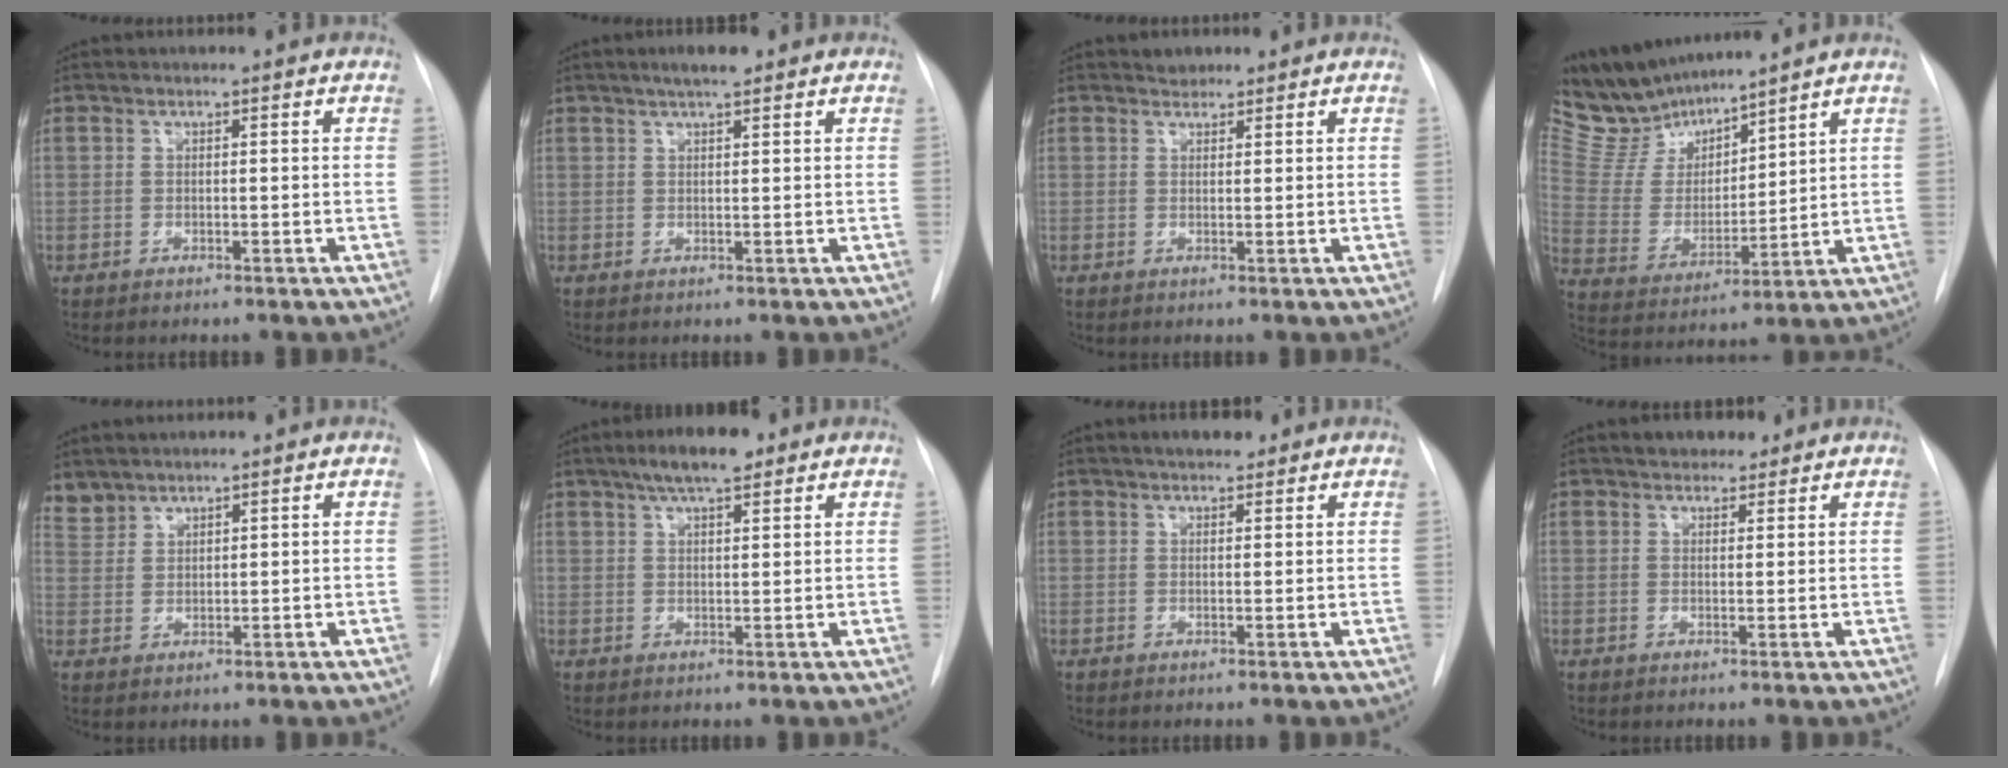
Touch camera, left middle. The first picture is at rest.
{"total": 3.3, "force": [2.4, 0.6, 2.2], "torque": [-0.041, 0.006, 0.038]}
{"total": 1.3, "force": [1.1, 0.7, 0.0], "torque": [0.000, 0.002, 0.015]}
{"total": 11.1, "force": [10.6, 2.4, 2.4], "torque": [-0.066, 0.000, 0.224]}
{"total": 2.8, "force": [2.7, 0.8, -0.2], "torque": [0.003, 0.009, 0.056]}
{"total": 6.3, "force": [4.3, 1.7, 4.3], "torque": [-0.076, 0.012, 0.070]}
{"total": 3.1, "force": [2.4, 1.3, 1.5], "torque": [-0.025, 0.009, 0.035]}
{"total": 3.4, "force": [2.6, 1.8, 1.1], "torque": [-0.012, 0.009, 0.038]}